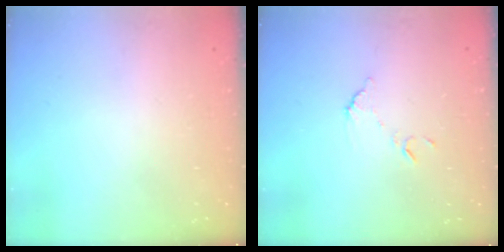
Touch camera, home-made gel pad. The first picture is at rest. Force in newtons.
{"total": 6.8, "press": 6.8, "slide": 0.4}